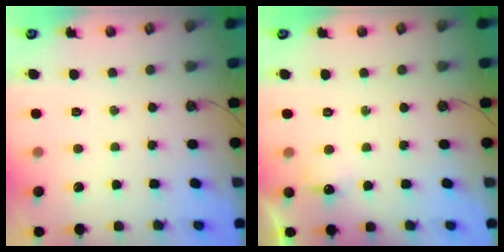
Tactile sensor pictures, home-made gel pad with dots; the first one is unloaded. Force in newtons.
{"total": 5.7, "press": 5.5, "slide": 1.1}